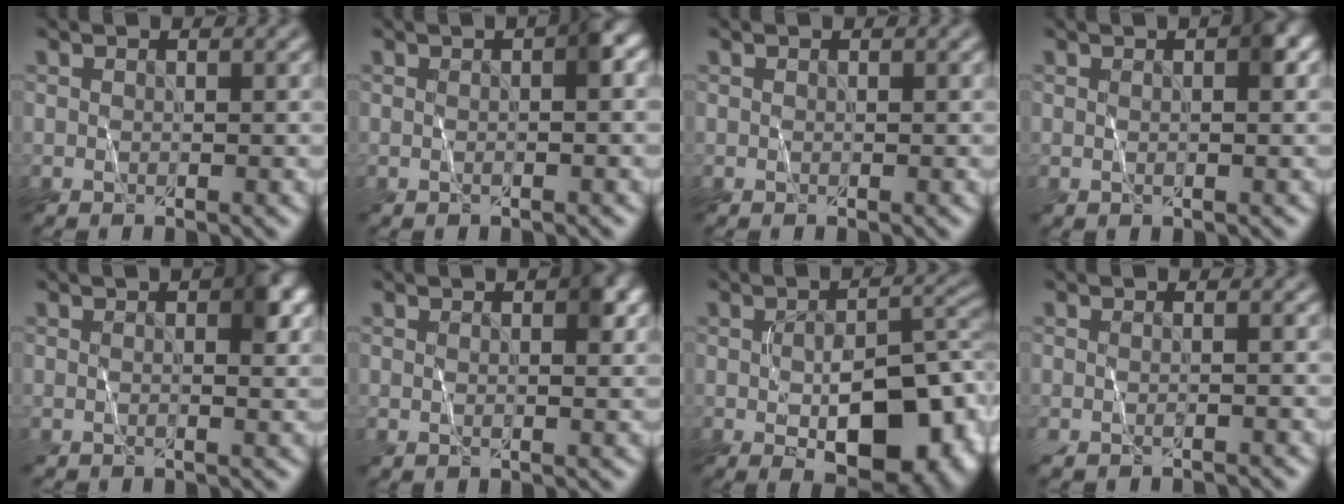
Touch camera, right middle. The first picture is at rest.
{"total": 1.8, "force": [0.0, 0.3, 1.8], "torque": [-0.024, 0.007, 0.000]}
{"total": 0.0}
{"total": 1.8, "force": [0.4, 0.4, 1.8], "torque": [-0.022, 0.006, 0.007]}
{"total": 2.6, "force": [0.6, 0.6, 2.4], "torque": [-0.031, 0.004, 0.007]}
{"total": 2.0, "force": [0.6, 0.5, 1.9], "torque": [-0.024, 0.003, 0.012]}
{"total": 10.7, "force": [-3.2, 4.9, 9.0], "torque": [-0.139, -0.014, -0.035]}
{"total": 1.2, "force": [-0.5, 0.4, 1.0], "torque": [-0.011, -0.004, -0.016]}